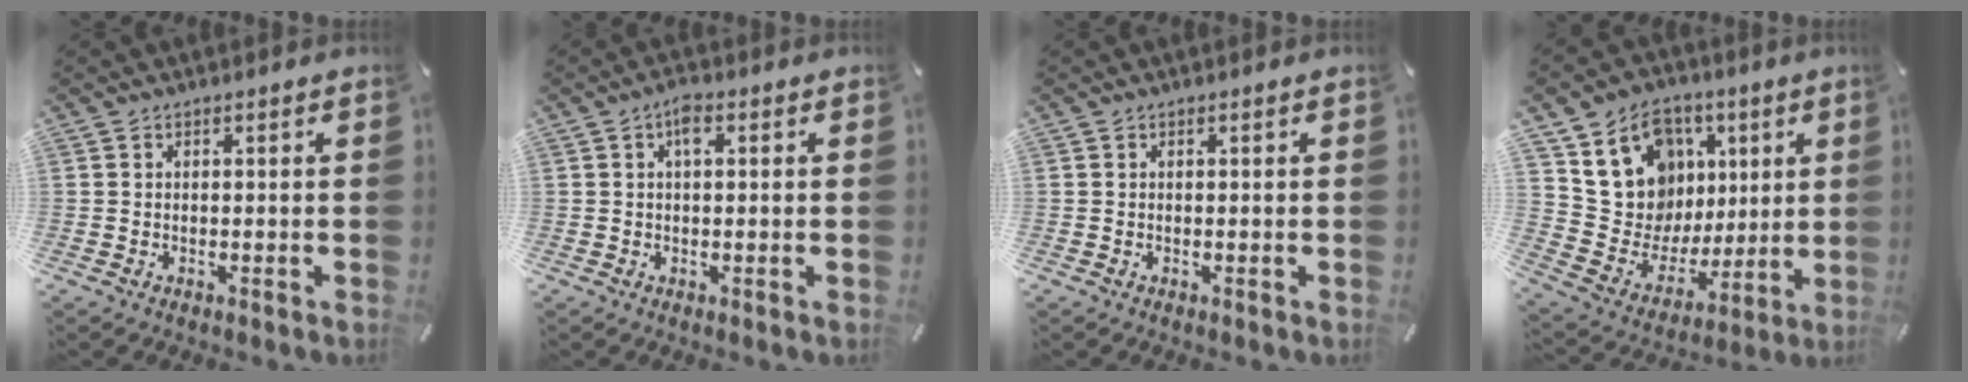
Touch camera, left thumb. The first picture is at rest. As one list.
[{"total": 2.9, "force": [0.9, 1.3, 2.5], "torque": [-0.045, 0.006, 0.010]}, {"total": 0.0}, {"total": 16.2, "force": [6.3, 14.2, 4.5], "torque": [-0.070, -0.043, 0.136]}]